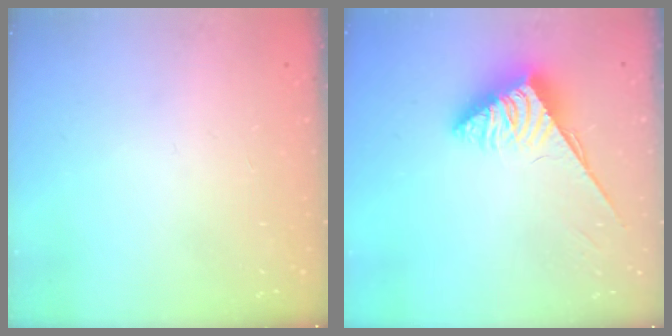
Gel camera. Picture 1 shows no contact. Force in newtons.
{"total": 3.8, "press": 3.8, "slide": 0.5}